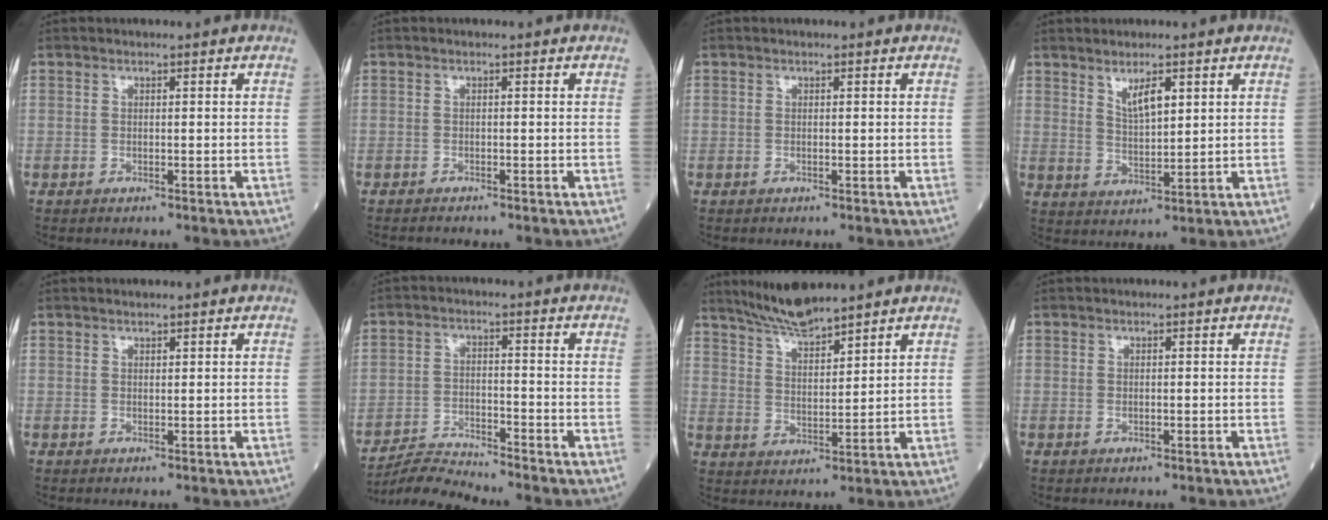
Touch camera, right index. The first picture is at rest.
{"total": 0.7, "force": [-0.7, -0.2, 0.0], "torque": [-0.002, -0.002, -0.012]}
{"total": 0.0}
{"total": 4.4, "force": [2.5, 1.0, 3.5], "torque": [-0.068, -0.003, 0.051]}
{"total": 0.7, "force": [0.7, 0.1, 0.3], "torque": [-0.008, 0.004, 0.014]}
{"total": 5.3, "force": [-5.1, -1.6, -0.5], "torque": [-0.007, -0.013, -0.093]}
{"total": 7.1, "force": [6.6, 0.1, 2.7], "torque": [-0.059, 0.001, 0.131]}
{"total": 0.0}